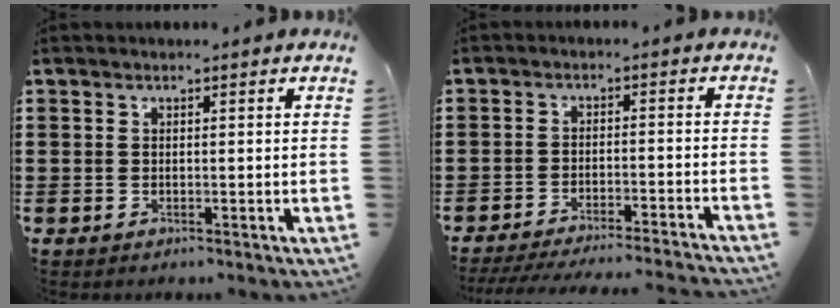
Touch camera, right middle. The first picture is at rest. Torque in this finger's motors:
{"motor_torque": [0.72, 0.47, 0.25, 0.15]}